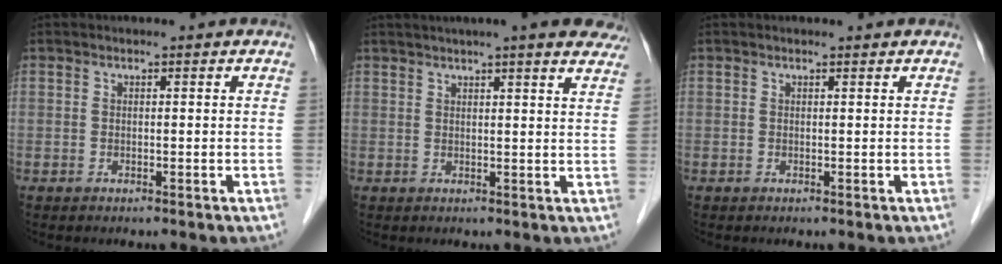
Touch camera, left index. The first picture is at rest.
{"total": 13.4, "force": [11.3, 1.2, 7.0], "torque": [-0.087, 0.020, 0.126]}
{"total": 0.5, "force": [0.5, 0.0, 0.1], "torque": [-0.005, -0.001, 0.007]}